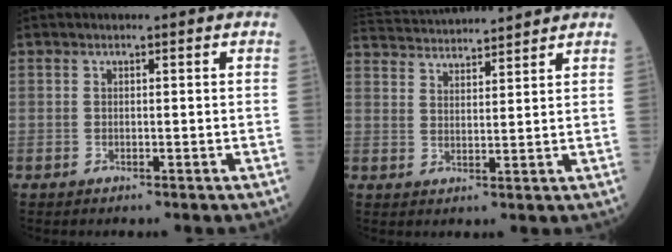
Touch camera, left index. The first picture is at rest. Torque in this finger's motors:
{"motor_torque": [0.87, -1.13, 0.07, 0.05]}